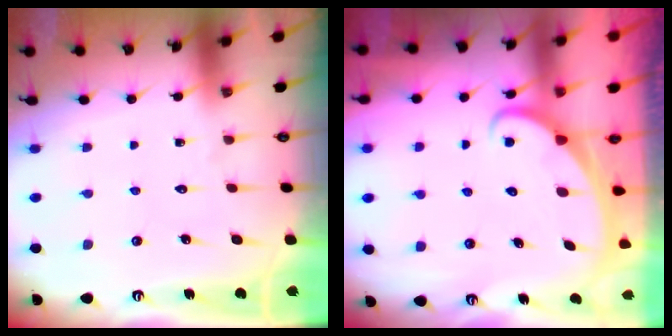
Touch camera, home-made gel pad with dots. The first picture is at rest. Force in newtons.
{"total": 2.5, "press": 2.5, "slide": 0.3}